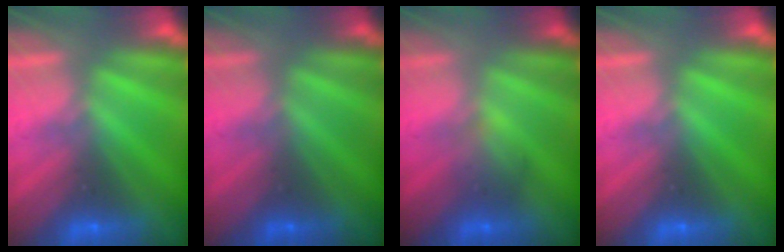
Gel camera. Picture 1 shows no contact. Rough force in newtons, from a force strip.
{"total": 2.6}
{"total": 1.8}
{"total": 0.0}